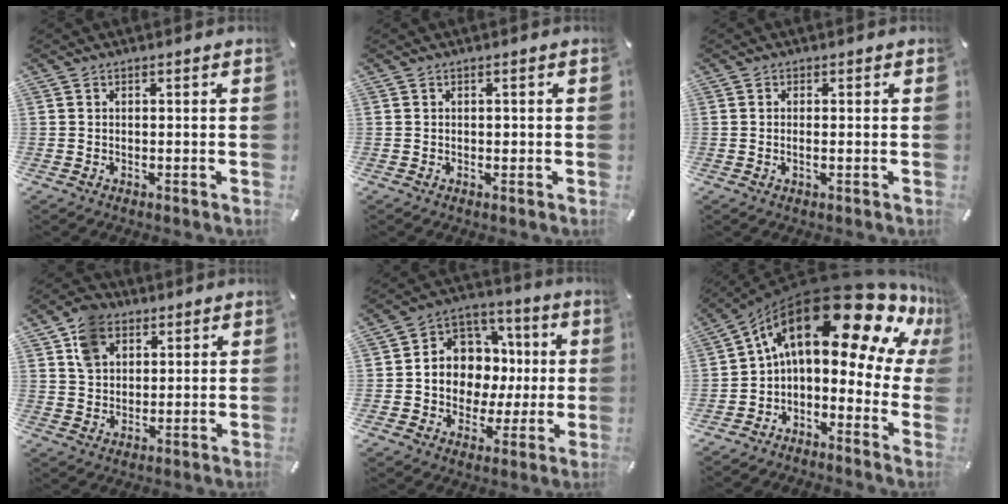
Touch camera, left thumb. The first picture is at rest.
{"total": 0.6, "force": [0.0, 0.6, 0.3], "torque": [-0.006, 0.002, 0.000]}
{"total": 1.3, "force": [-0.1, 0.4, 1.3], "torque": [-0.023, -0.001, -0.002]}
{"total": 8.4, "force": [4.3, 6.4, 3.3], "torque": [-0.060, 0.000, 0.081]}
{"total": 11.4, "force": [-0.7, 10.7, 3.7], "torque": [-0.055, 0.000, -0.001]}
{"total": 23.9, "force": [11.1, 10.7, 18.3], "torque": [-0.308, -0.090, 0.186]}